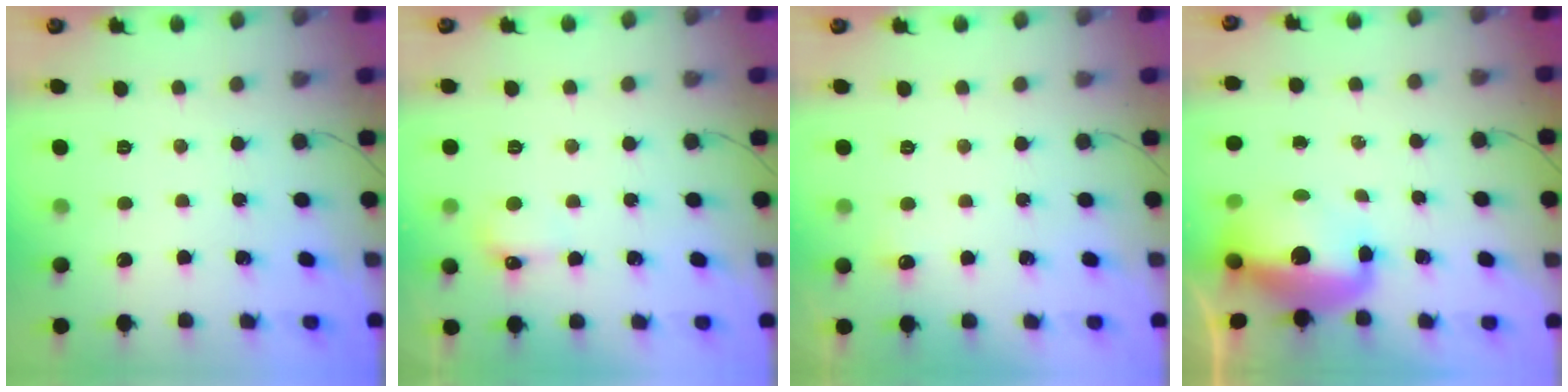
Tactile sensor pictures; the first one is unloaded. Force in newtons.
{"total": 5.6, "press": 5.4, "slide": 1.3}
{"total": 3.7, "press": 3.6, "slide": 1.1}
{"total": 13.5, "press": 13.1, "slide": 3.3}